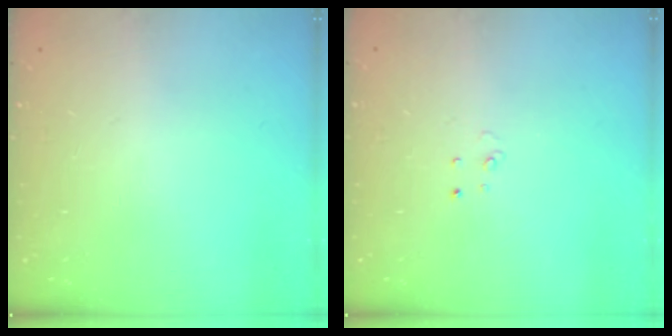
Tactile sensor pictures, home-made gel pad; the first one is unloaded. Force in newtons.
{"total": 2.6, "press": 2.6, "slide": 0.2}